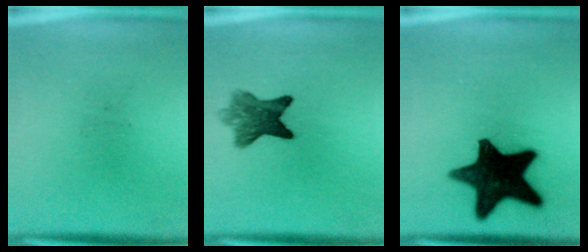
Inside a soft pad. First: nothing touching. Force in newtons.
{"total": 7.0}
{"total": 17.3}